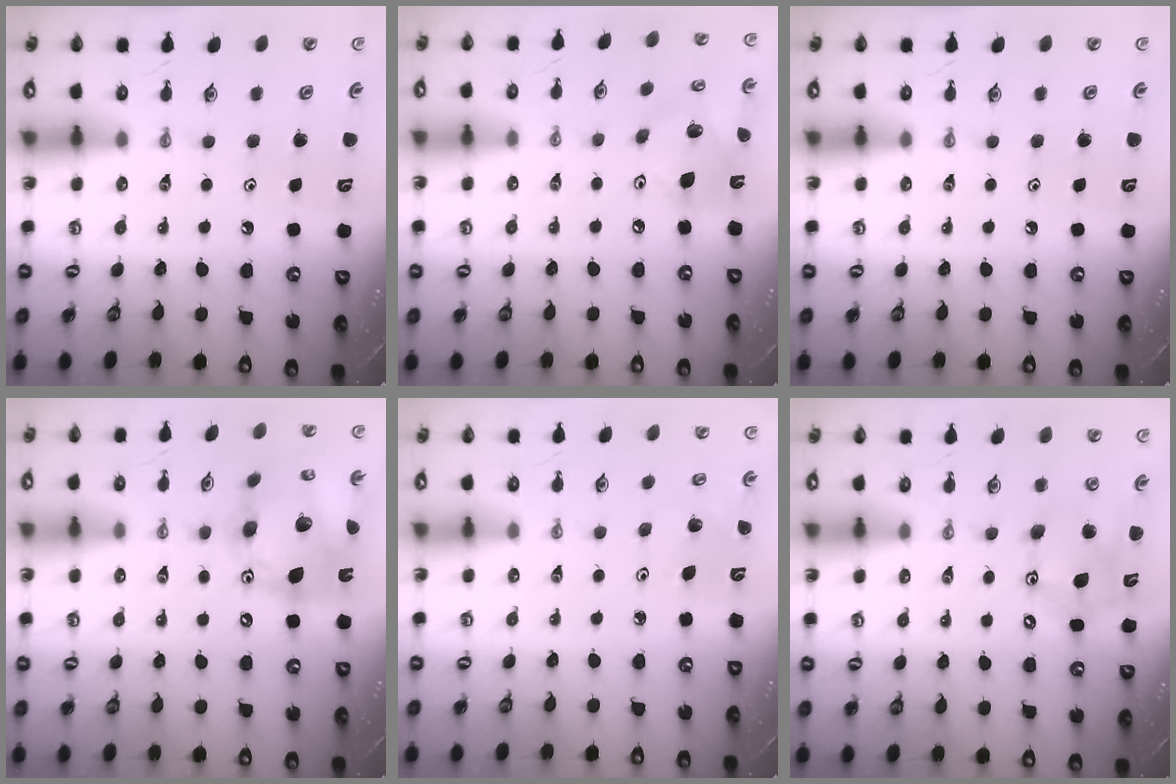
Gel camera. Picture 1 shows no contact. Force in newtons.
{"total": 14.1, "press": 13.8, "slide": 2.9}
{"total": 0.0}
{"total": 19.8, "press": 19.6, "slide": 3.1}
{"total": 3.8, "press": 3.8, "slide": 0.3}
{"total": 11.6, "press": 11.2, "slide": 2.9}